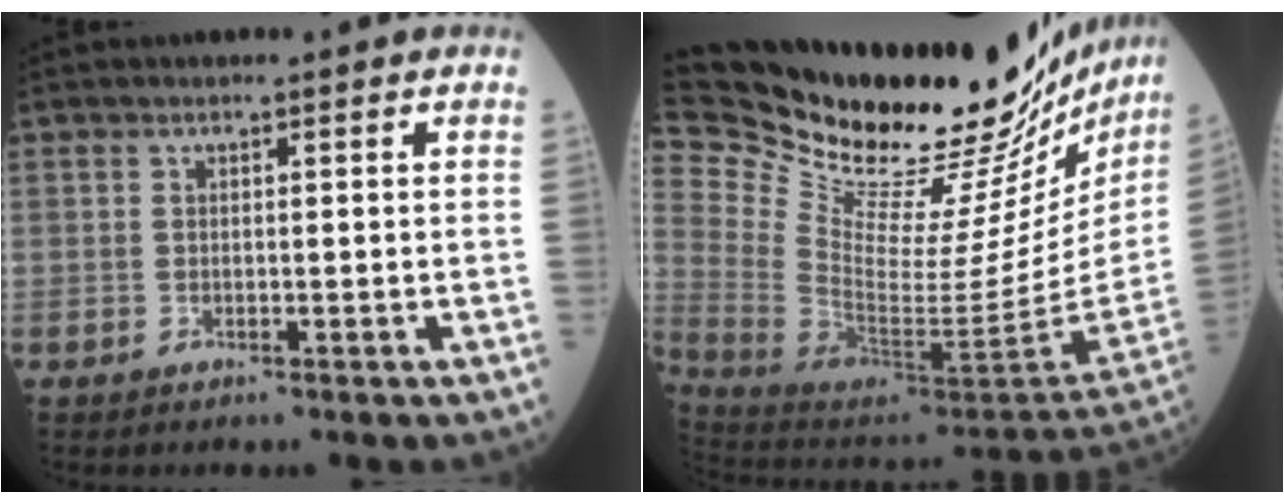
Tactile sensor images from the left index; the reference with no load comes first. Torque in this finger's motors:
{"motor_torque": [0.93, -1.21, 0.11, 0.00]}